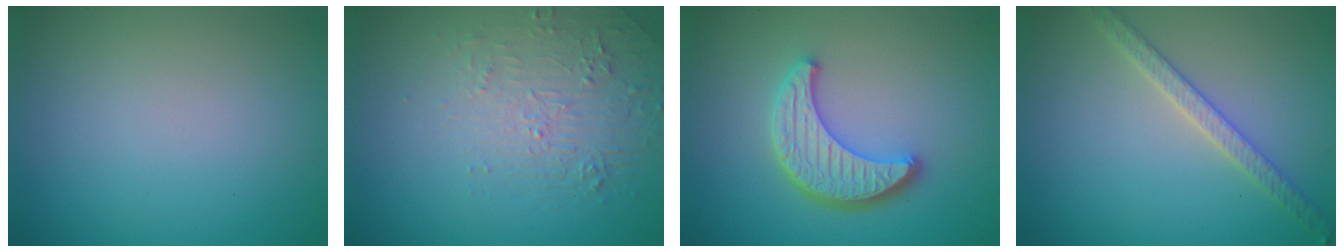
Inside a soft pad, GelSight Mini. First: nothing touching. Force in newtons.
{"total": 2.2, "press": 1.3, "slide": 1.8}
{"total": 4.4, "press": 3.8, "slide": 2.3}
{"total": 2.9, "press": 2.8, "slide": 0.6}